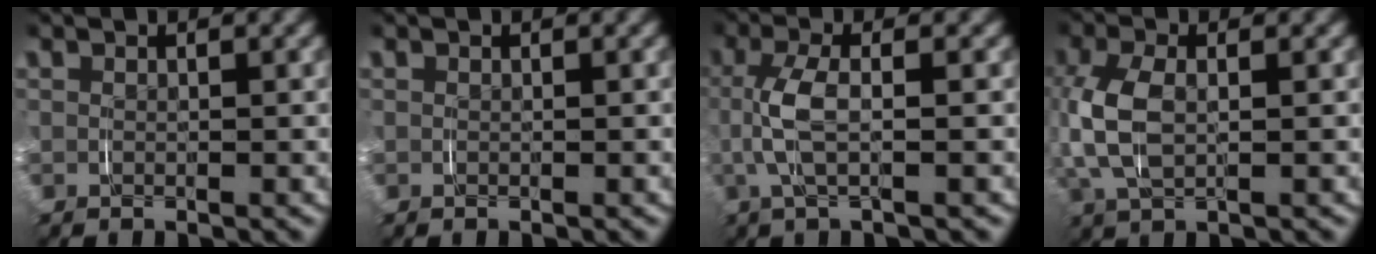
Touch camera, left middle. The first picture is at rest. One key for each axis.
{"total": 0.0}
{"total": 3.9, "fx": 0.2, "fy": 1.0, "fz": 3.8, "tx": -0.097, "ty": 0.002, "tz": 0.003}
{"total": 5.8, "fx": 0.3, "fy": 3.2, "fz": 4.8, "tx": -0.139, "ty": -0.005, "tz": 0.014}